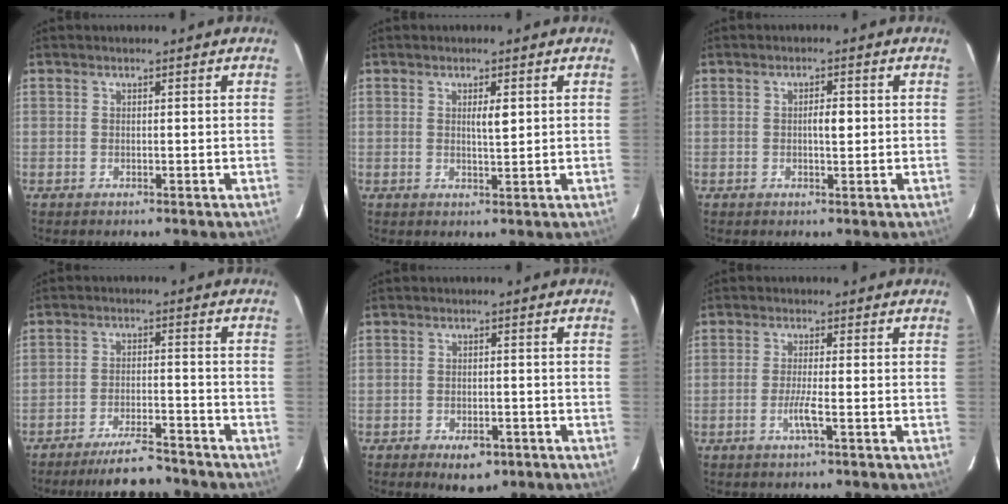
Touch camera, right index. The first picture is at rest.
{"total": 2.2, "force": [0.7, 0.4, 2.1], "torque": [-0.035, -0.002, 0.009]}
{"total": 2.2, "force": [0.0, 0.6, 2.1], "torque": [-0.036, 0.003, 0.001]}
{"total": 8.3, "force": [-7.6, 0.8, 3.1], "torque": [-0.046, -0.010, -0.126]}
{"total": 4.4, "force": [-2.6, 2.2, 2.8], "torque": [-0.041, 0.000, -0.031]}
{"total": 2.9, "force": [-1.0, -0.3, 2.7], "torque": [-0.055, -0.005, -0.023]}